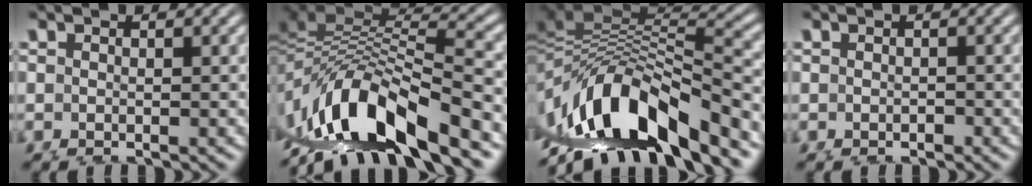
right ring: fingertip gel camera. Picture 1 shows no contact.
{"total": 10.2, "force": [-1.4, 6.6, 7.6], "torque": [-0.146, -0.018, -0.010]}
{"total": 11.9, "force": [-2.6, 8.1, 8.4], "torque": [-0.154, -0.013, -0.030]}
{"total": 0.6, "force": [-0.4, 0.4, -0.1], "torque": [0.008, -0.002, -0.008]}